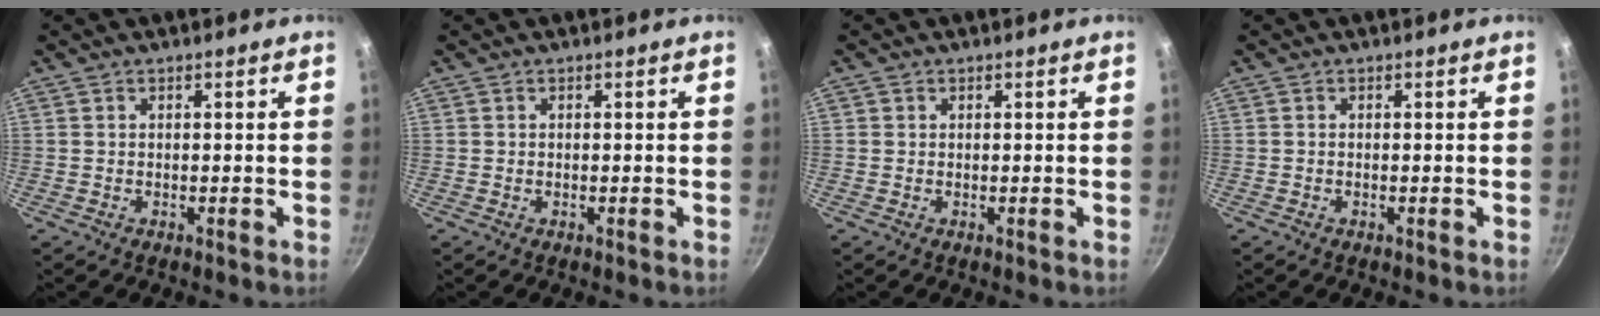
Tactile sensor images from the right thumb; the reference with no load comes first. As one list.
[{"total": 0.0}, {"total": 0.5, "force": [0.1, 0.5, 0.1], "torque": [0.002, 0.001, -0.001]}, {"total": 0.0}]